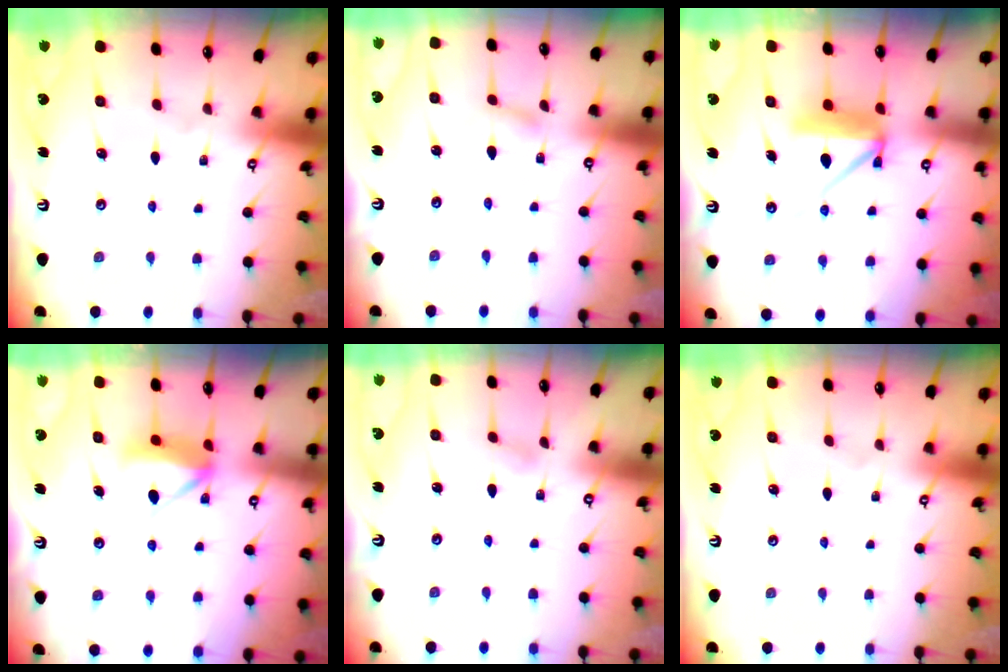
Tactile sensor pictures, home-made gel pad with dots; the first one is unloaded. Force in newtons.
{"total": 1.5, "press": 1.5, "slide": 0.2}
{"total": 9.2, "press": 9.2, "slide": 1.0}
{"total": 8.7, "press": 8.6, "slide": 0.9}
{"total": 3.5, "press": 3.5, "slide": 0.0}
{"total": 0.0}